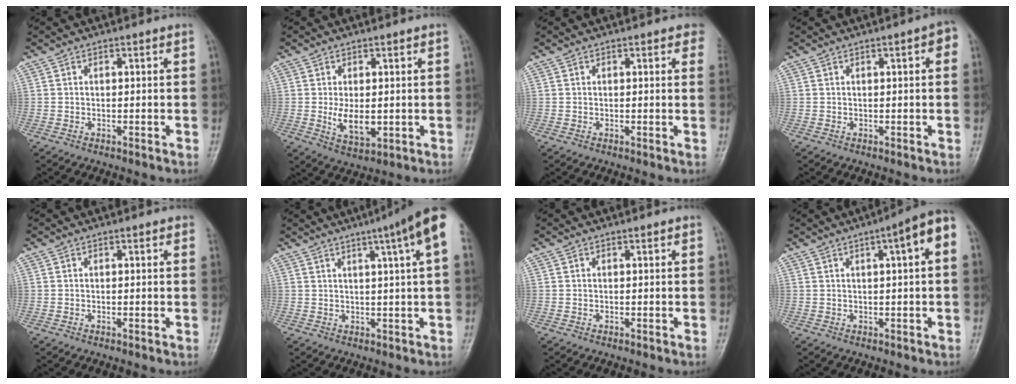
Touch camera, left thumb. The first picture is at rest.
{"total": 5.5, "force": [-0.3, 3.2, 4.5], "torque": [-0.073, -0.014, 0.005]}
{"total": 3.2, "force": [2.1, 1.4, 2.0], "torque": [0.001, 0.000, 0.013]}
{"total": 2.8, "force": [0.7, 0.8, 2.6], "torque": [-0.030, 0.005, 0.004]}
{"total": 0.9, "force": [0.6, 0.4, 0.6], "torque": [-0.004, 0.001, 0.002]}
{"total": 10.7, "force": [4.8, 0.3, 9.6], "torque": [-0.132, 0.012, 0.054]}
{"total": 0.0}
{"total": 6.9, "force": [1.8, 1.2, 6.6], "torque": [-0.093, 0.022, 0.019]}